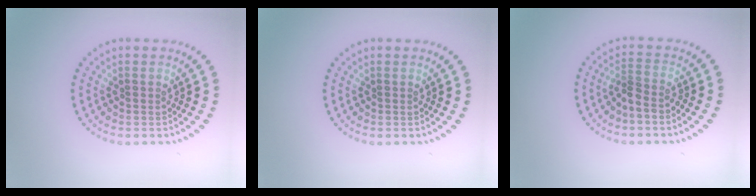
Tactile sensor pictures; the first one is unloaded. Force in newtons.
{"total": 0.0}
{"total": 2.0, "press": 1.4, "slide": 1.4}